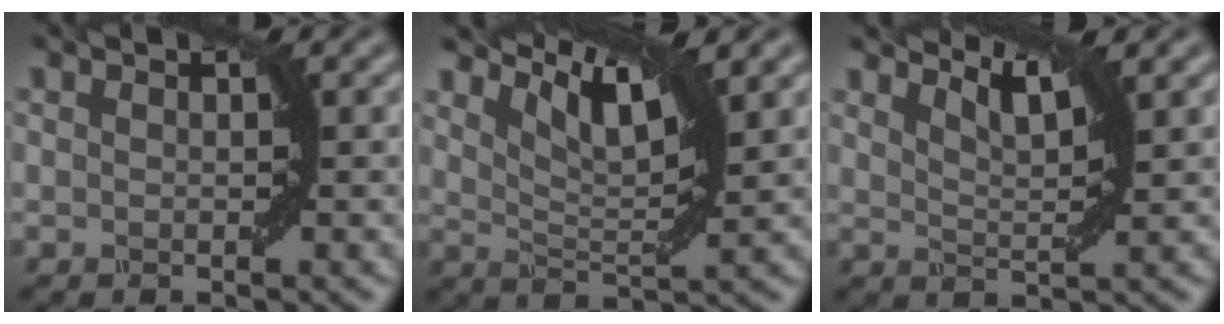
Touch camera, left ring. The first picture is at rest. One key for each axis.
{"total": 5.5, "fx": 3.4, "fy": 1.4, "fz": 4.1, "tx": -0.079, "ty": 0.005, "tz": 0.066}
{"total": 3.4, "fx": 2.6, "fy": 0.7, "fz": 2.0, "tx": -0.037, "ty": 0.004, "tz": 0.038}